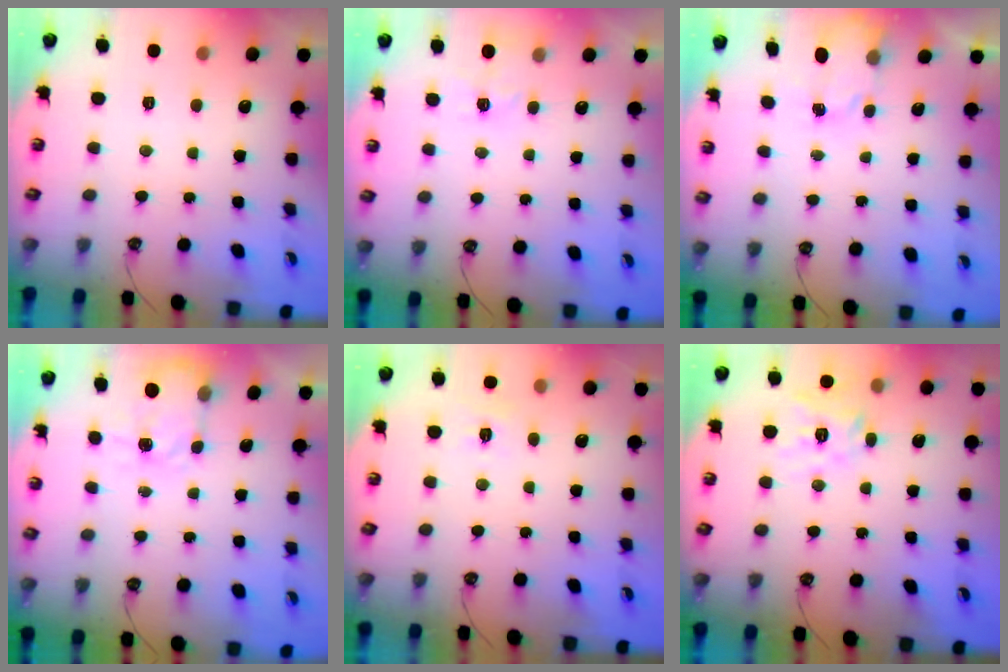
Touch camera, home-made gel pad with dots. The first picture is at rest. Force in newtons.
{"total": 3.4, "press": 3.4, "slide": 0.6}
{"total": 2.3, "press": 2.3, "slide": 0.2}
{"total": 3.9, "press": 3.8, "slide": 0.7}
{"total": 5.6, "press": 5.6, "slide": 0.5}
{"total": 12.4, "press": 12.3, "slide": 1.6}